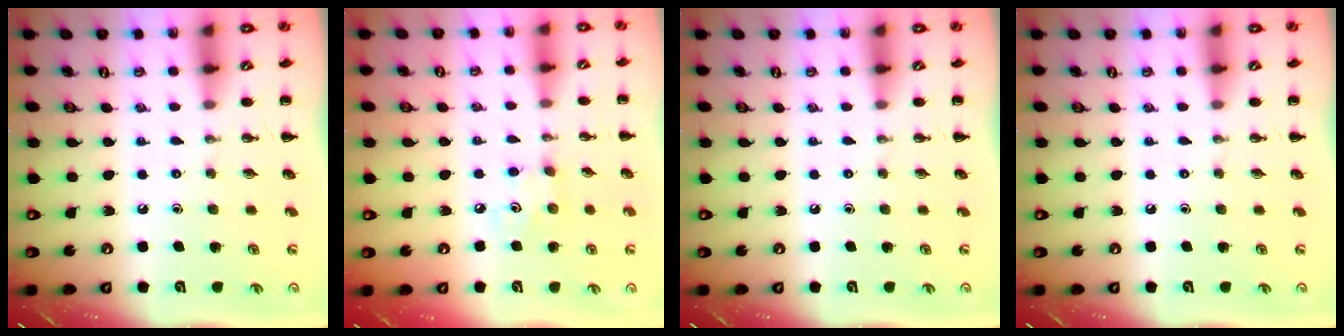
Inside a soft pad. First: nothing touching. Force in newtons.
{"total": 3.0, "press": 3.0, "slide": 0.6}
{"total": 0.0}
{"total": 0.0}